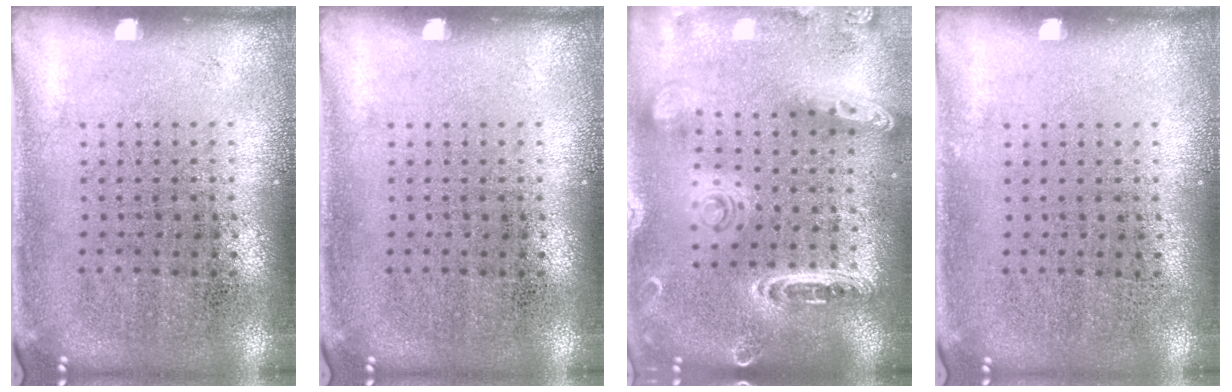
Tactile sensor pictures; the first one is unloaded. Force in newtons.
{"total": 0.0}
{"total": 1.7, "press": 1.7, "slide": 0.3}
{"total": 0.0}